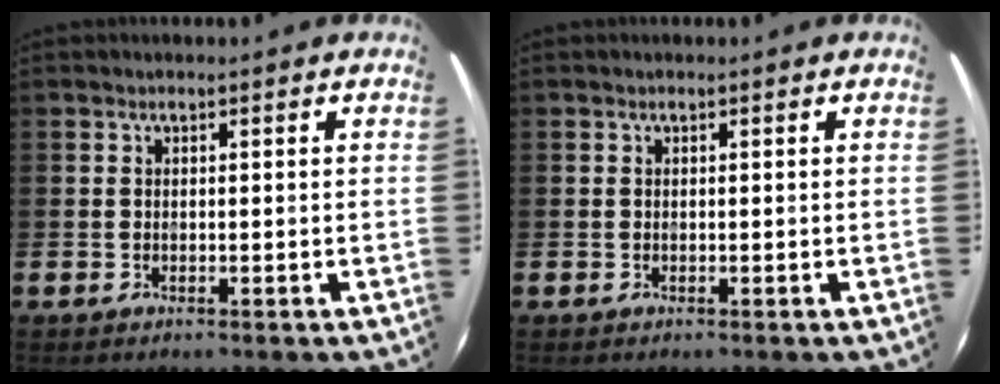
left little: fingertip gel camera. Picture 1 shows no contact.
{"total": 0.0}